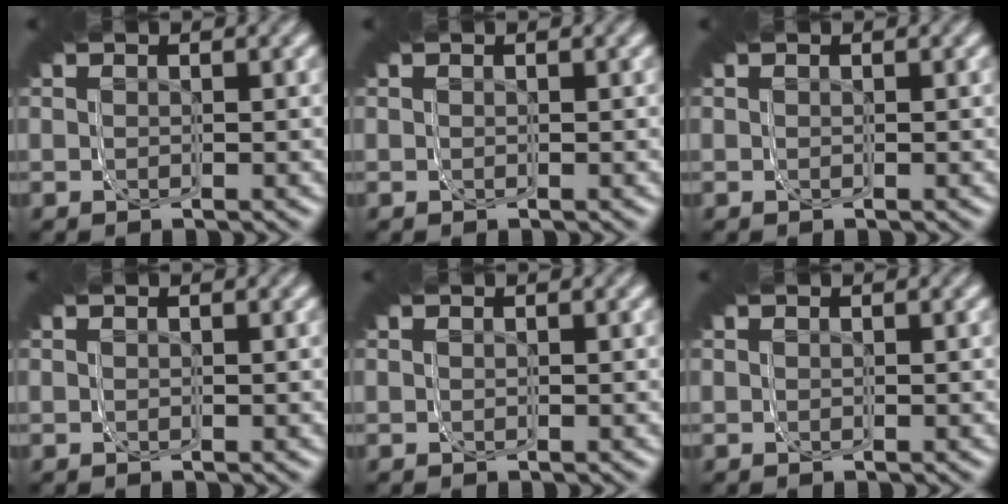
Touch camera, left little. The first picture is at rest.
{"total": 0.0}
{"total": 0.0}
{"total": 0.0}
{"total": 0.0}
{"total": 0.0}